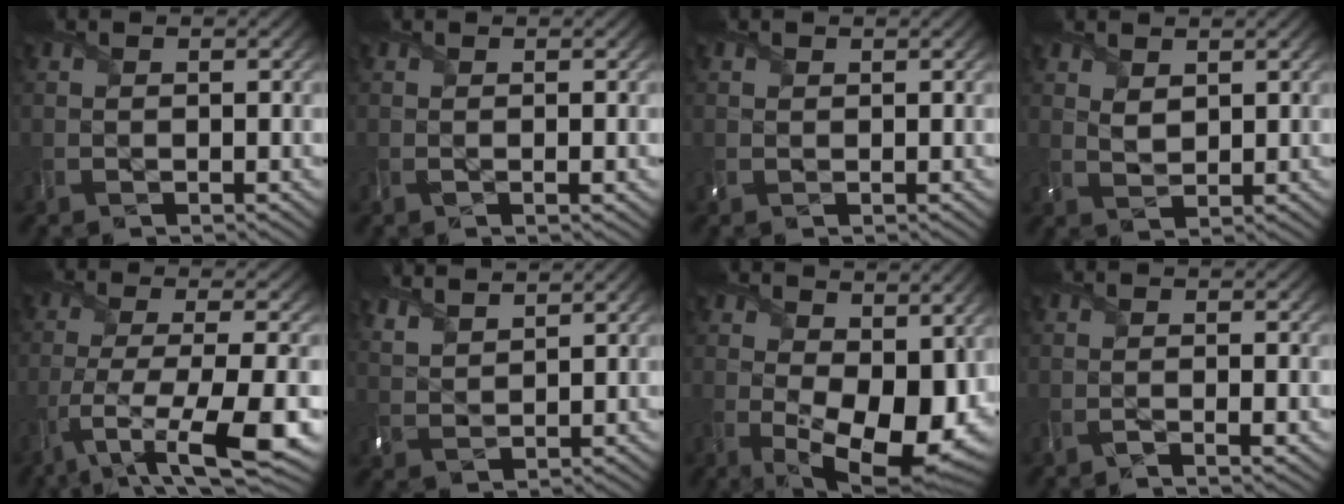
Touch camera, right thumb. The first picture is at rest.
{"total": 0.8, "force": [-0.1, 0.0, 0.8], "torque": [-0.015, -0.001, -0.003]}
{"total": 0.8, "force": [0.4, 0.7, 0.2], "torque": [-0.007, 0.000, 0.009]}
{"total": 2.2, "force": [1.4, 1.1, 1.2], "torque": [-0.031, -0.004, 0.032]}
{"total": 10.0, "force": [-4.5, 2.4, 8.6], "torque": [-0.156, -0.010, -0.076]}
{"total": 4.8, "force": [4.3, 1.0, 1.8], "torque": [-0.052, 0.005, 0.084]}
{"total": 12.8, "force": [-0.2, 7.0, 10.6], "torque": [-0.177, -0.029, 0.016]}
{"total": 1.8, "force": [-0.9, 0.2, 1.5], "torque": [-0.025, 0.003, -0.021]}